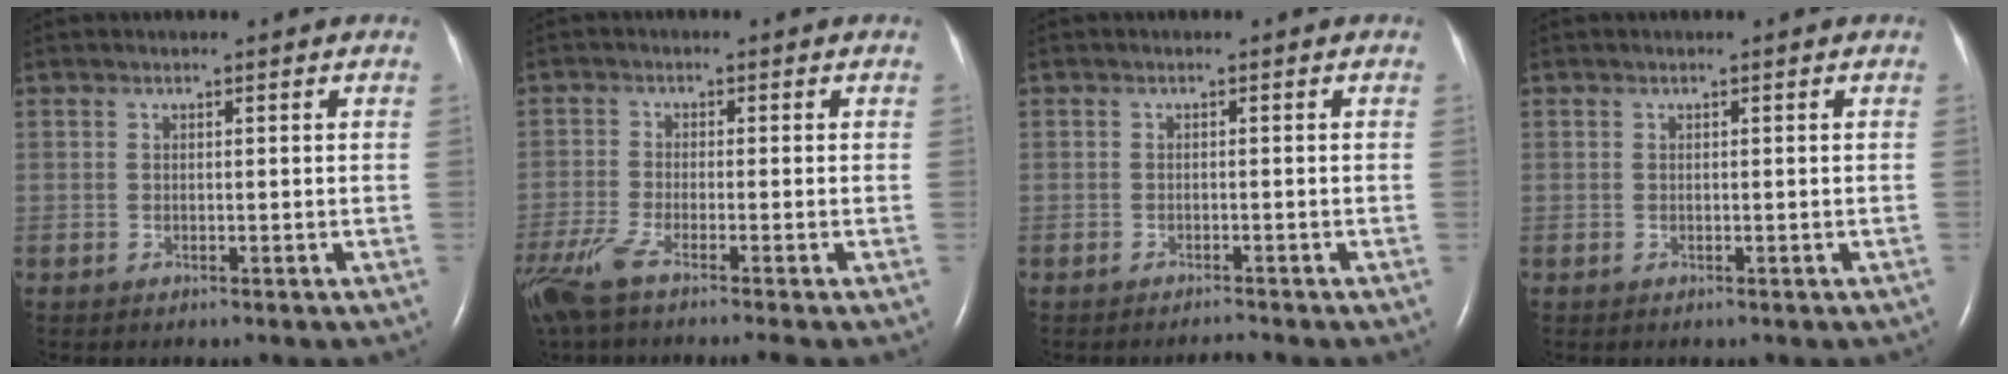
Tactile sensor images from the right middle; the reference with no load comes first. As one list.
[{"total": 7.7, "force": [-5.8, -0.1, 5.0], "torque": [-0.096, -0.023, -0.106]}, {"total": 1.0, "force": [-1.0, -0.1, 0.1], "torque": [-0.006, -0.005, -0.012]}, {"total": 0.0}]